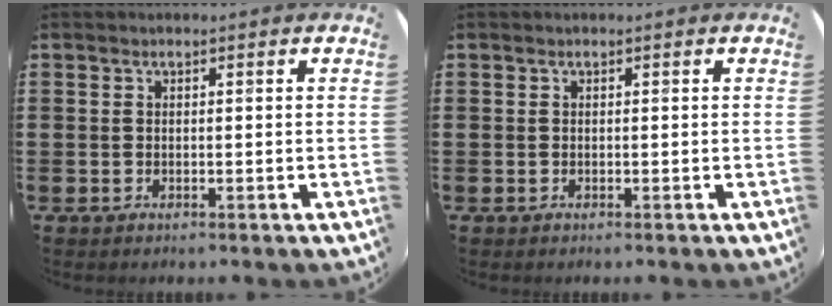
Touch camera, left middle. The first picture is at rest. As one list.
[{"total": 0.0}]